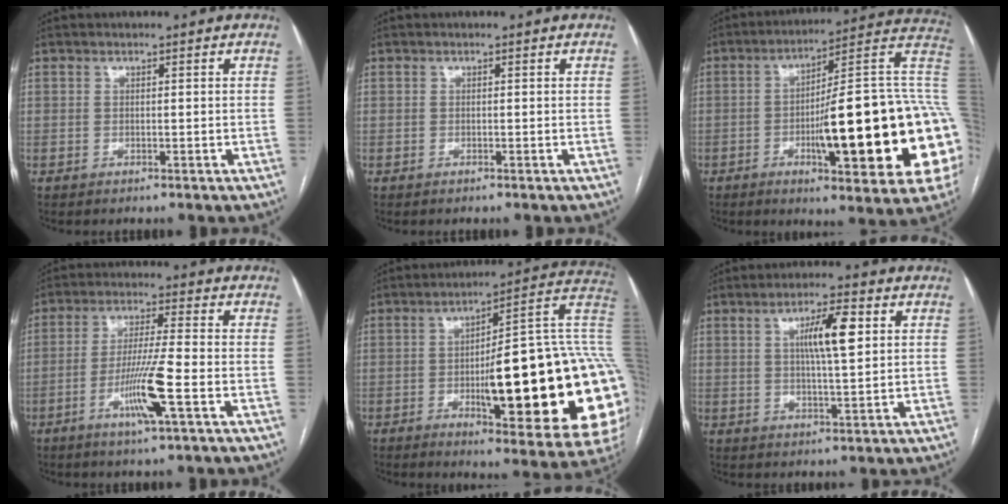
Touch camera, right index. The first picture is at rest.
{"total": 0.0}
{"total": 28.5, "force": [-3.9, 4.1, 27.9], "torque": [-0.298, 0.016, -0.057]}
{"total": 9.0, "force": [-3.4, -0.5, 8.3], "torque": [-0.161, -0.010, -0.065]}
{"total": 30.8, "force": [-2.9, 5.4, 30.2], "torque": [-0.321, 0.021, -0.039]}
{"total": 7.3, "force": [2.0, 1.0, 6.9], "torque": [-0.121, 0.008, 0.036]}